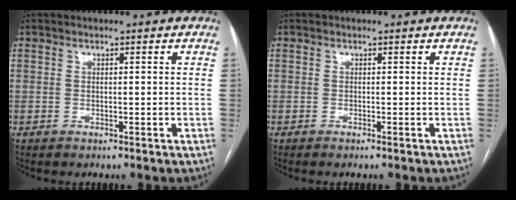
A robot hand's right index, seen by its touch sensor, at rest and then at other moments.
{"total": 0.0}